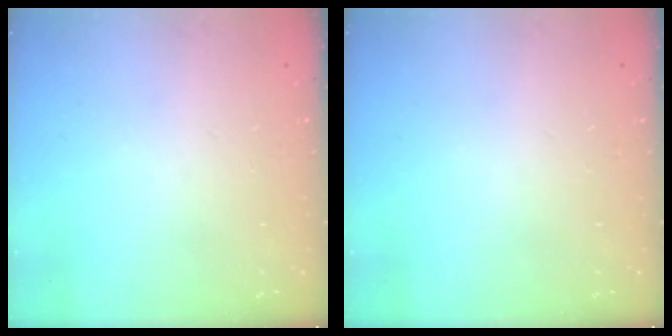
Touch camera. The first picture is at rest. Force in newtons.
{"total": 0.0}